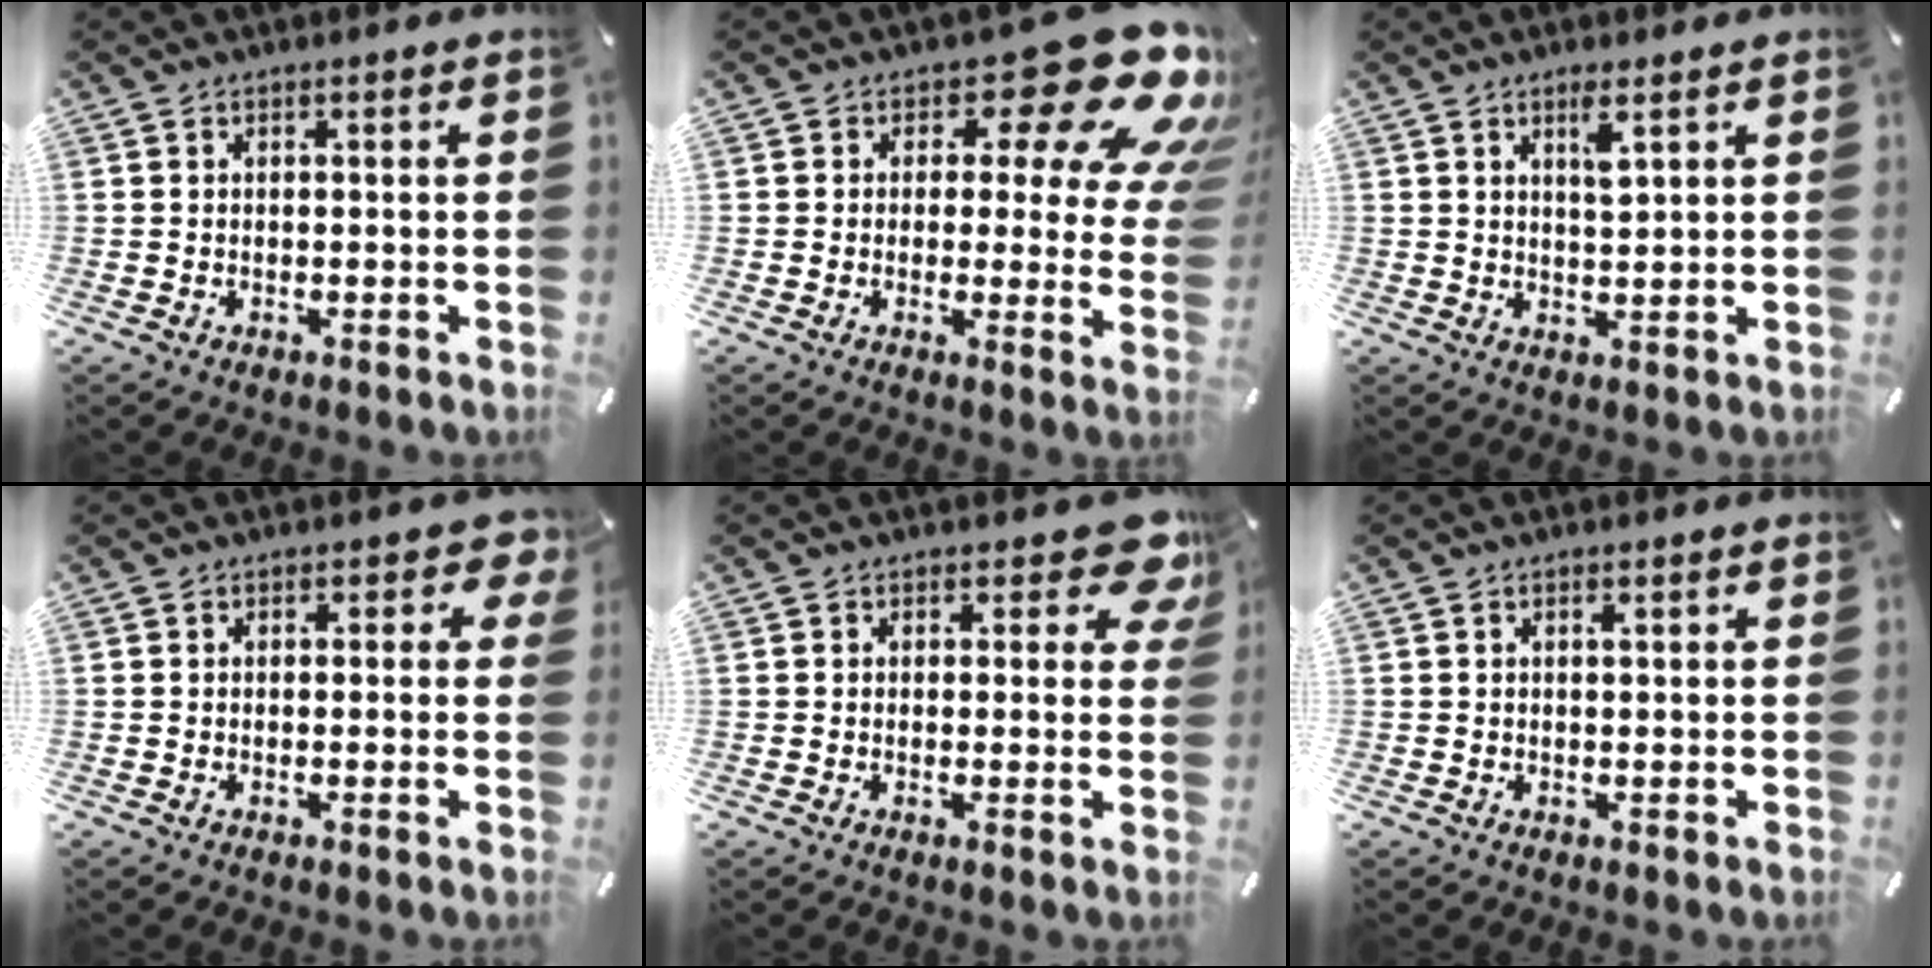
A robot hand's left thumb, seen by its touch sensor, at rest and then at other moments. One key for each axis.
{"total": 21.0, "fx": 11.3, "fy": 8.7, "fz": 15.5, "tx": -0.195, "ty": -0.069, "tz": 0.181}
{"total": 3.9, "fx": 2.2, "fy": 0.9, "fz": 3.1, "tx": -0.061, "ty": -0.002, "tz": 0.035}
{"total": 3.3, "fx": 0.7, "fy": 2.1, "fz": 2.5, "tx": -0.026, "ty": 0.001, "tz": 0.007}
{"total": 7.9, "fx": 4.3, "fy": 3.9, "fz": 5.4, "tx": -0.050, "ty": -0.024, "tz": 0.067}
{"total": 0.8, "fx": 0.2, "fy": 0.3, "fz": 0.7, "tx": -0.005, "ty": -0.002, "tz": 0.002}